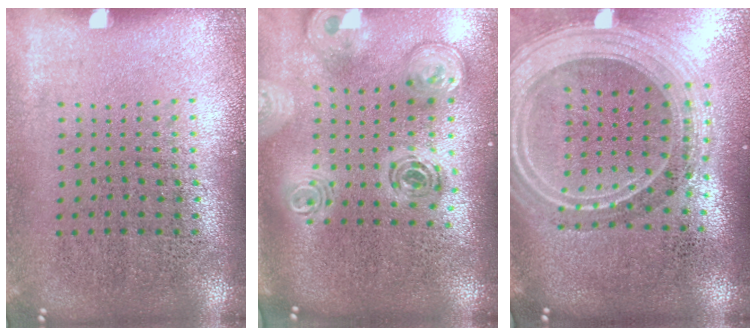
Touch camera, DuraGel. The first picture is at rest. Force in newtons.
{"total": 2.1, "press": 1.7, "slide": 1.3}
{"total": 2.7, "press": 2.3, "slide": 1.4}